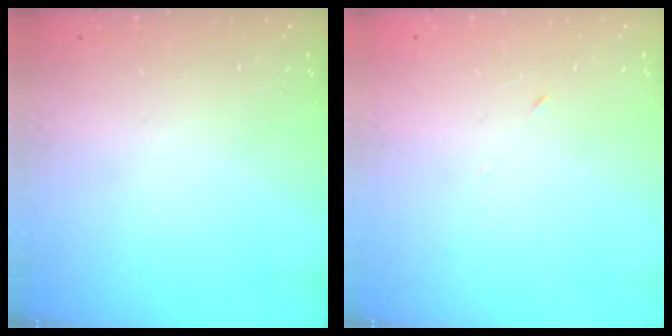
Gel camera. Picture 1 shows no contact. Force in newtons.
{"total": 2.7, "press": 2.5, "slide": 1.0}